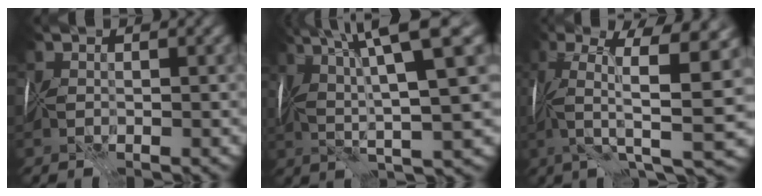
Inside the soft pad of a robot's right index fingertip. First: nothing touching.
{"total": 10.6, "force": [3.7, 1.6, 9.8], "torque": [-0.166, 0.018, 0.067]}
{"total": 10.9, "force": [1.4, 2.3, 10.5], "torque": [-0.178, 0.008, 0.026]}